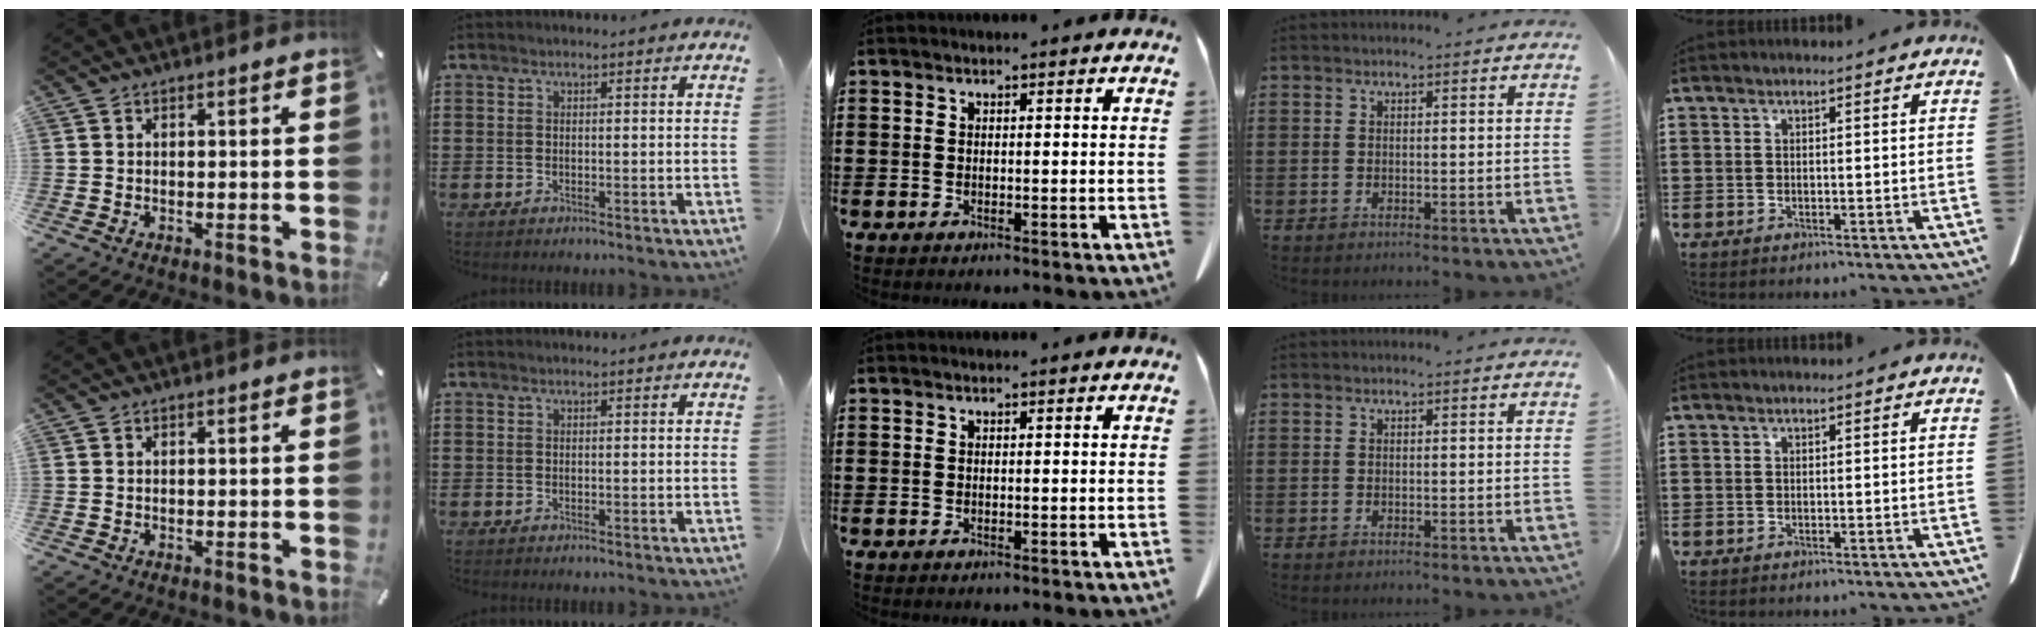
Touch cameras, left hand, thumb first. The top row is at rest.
{}